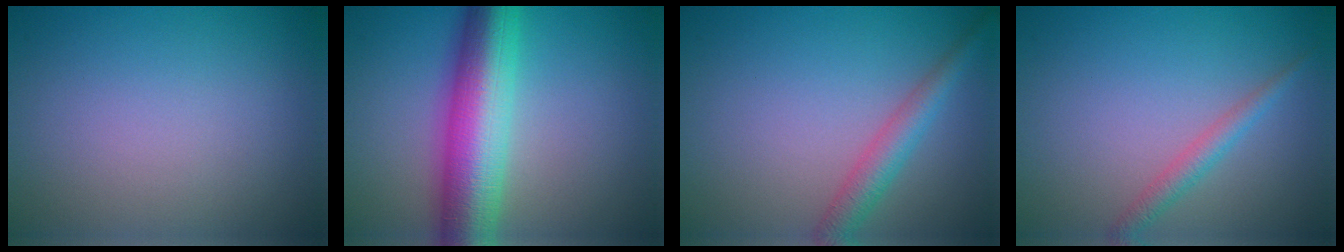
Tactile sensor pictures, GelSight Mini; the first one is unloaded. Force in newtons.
{"total": 9.9, "press": 9.9, "slide": 0.0}
{"total": 3.0, "press": 3.0, "slide": 0.1}
{"total": 1.8, "press": 1.8, "slide": 0.0}